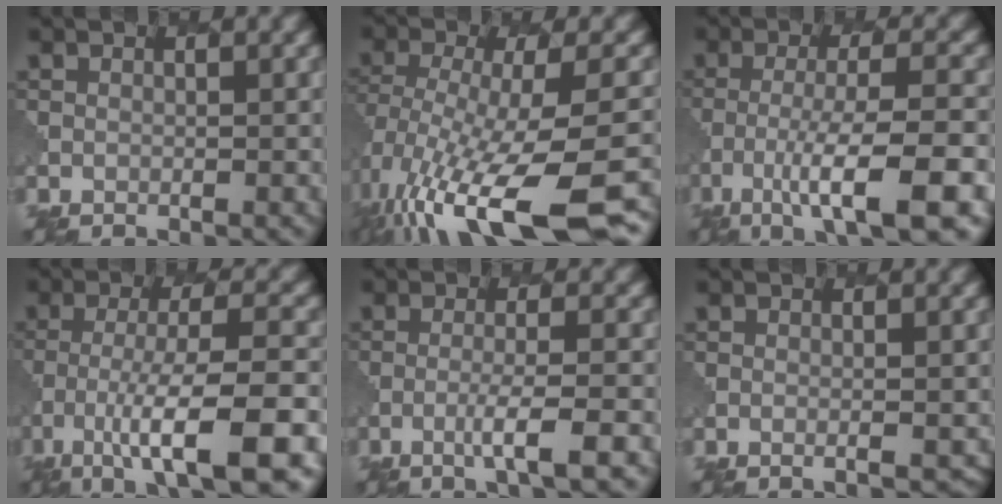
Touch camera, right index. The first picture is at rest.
{"total": 13.3, "force": [-6.9, 4.3, 10.6], "torque": [-0.214, -0.020, -0.091]}
{"total": 9.0, "force": [-4.4, 1.6, 7.7], "torque": [-0.126, -0.002, -0.075]}
{"total": 9.9, "force": [-4.9, 2.0, 8.4], "torque": [-0.137, -0.002, -0.082]}
{"total": 3.5, "force": [-1.4, 0.2, 3.2], "torque": [-0.048, 0.006, -0.037]}
{"total": 1.9, "force": [-0.4, 0.7, 1.7], "torque": [-0.009, 0.007, -0.003]}